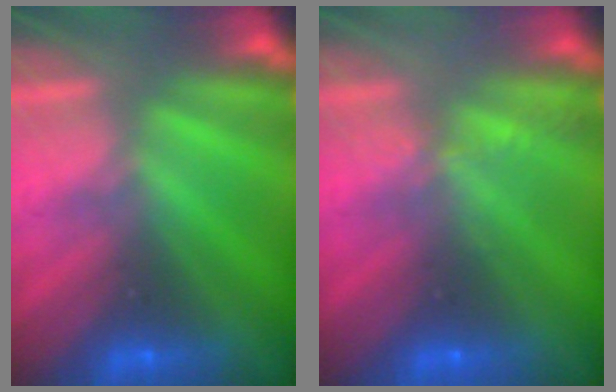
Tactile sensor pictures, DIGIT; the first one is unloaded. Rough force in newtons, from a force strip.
{"total": 2.2}